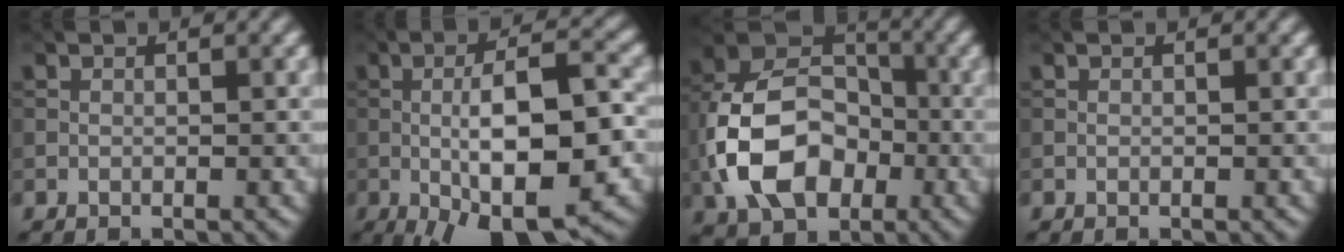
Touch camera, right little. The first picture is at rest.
{"total": 12.0, "force": [-2.8, 3.7, 11.0], "torque": [-0.165, 0.002, -0.043]}
{"total": 11.9, "force": [-3.0, 8.3, 8.0], "torque": [-0.166, 0.003, -0.065]}
{"total": 0.0}